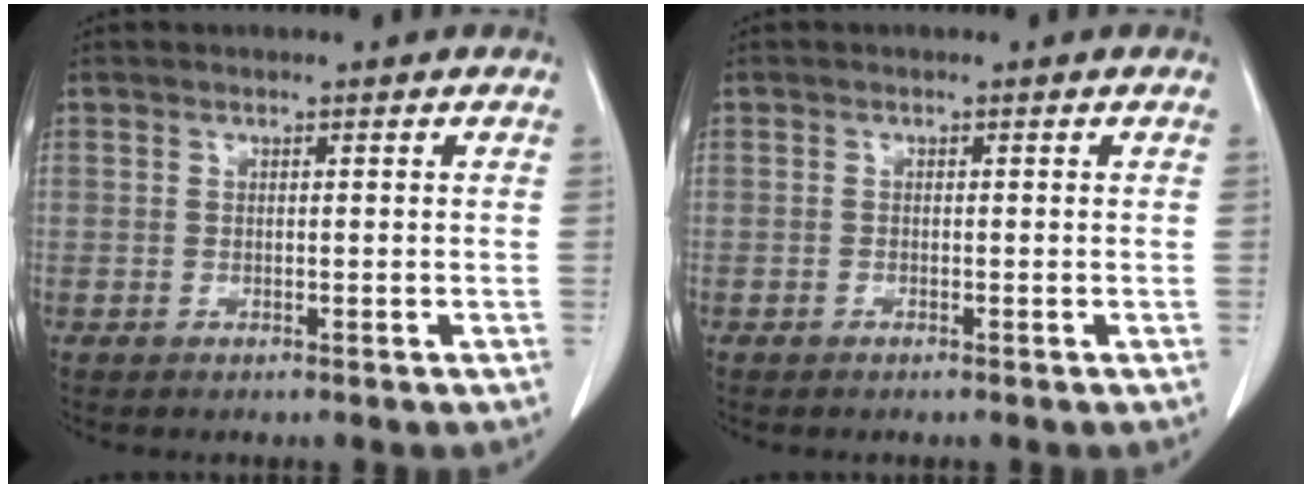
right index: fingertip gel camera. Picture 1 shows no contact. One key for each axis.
{"total": 0.0}